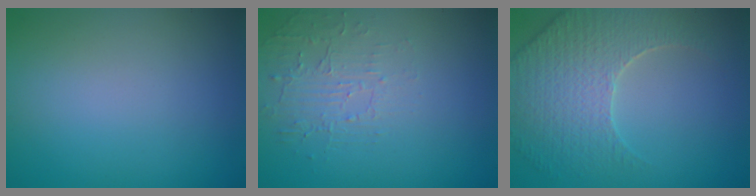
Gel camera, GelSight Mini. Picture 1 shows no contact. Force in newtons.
{"total": 1.9, "press": 0.8, "slide": 1.7}
{"total": 5.0, "press": 4.6, "slide": 1.9}